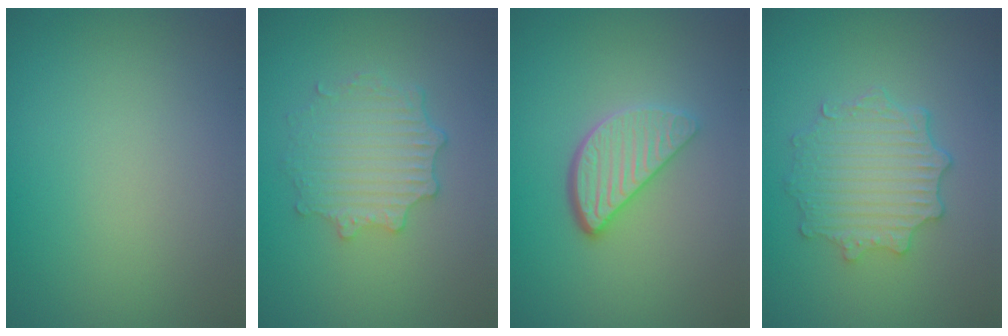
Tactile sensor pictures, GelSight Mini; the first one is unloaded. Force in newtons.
{"total": 4.0, "press": 3.2, "slide": 2.4}
{"total": 3.6, "press": 2.9, "slide": 2.1}
{"total": 4.8, "press": 3.7, "slide": 3.0}